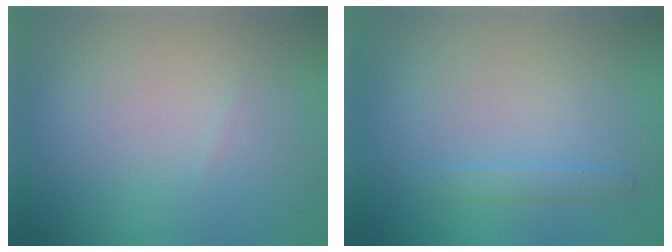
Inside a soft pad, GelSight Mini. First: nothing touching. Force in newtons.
{"total": 1.1, "press": 1.1, "slide": 0.0}